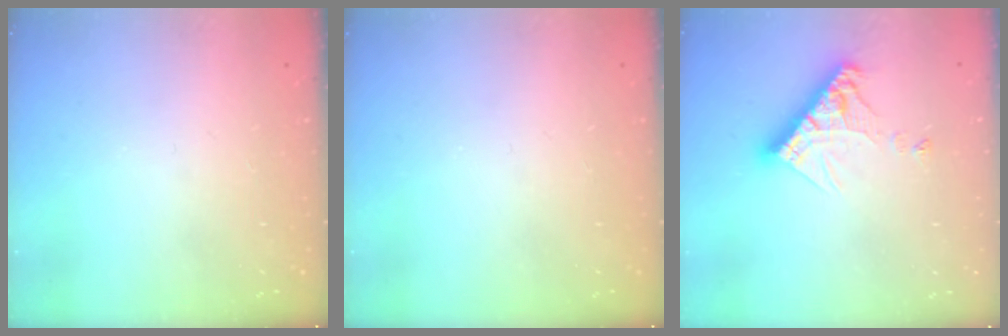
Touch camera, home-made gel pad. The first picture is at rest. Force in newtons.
{"total": 0.0}
{"total": 11.3, "press": 11.2, "slide": 1.0}